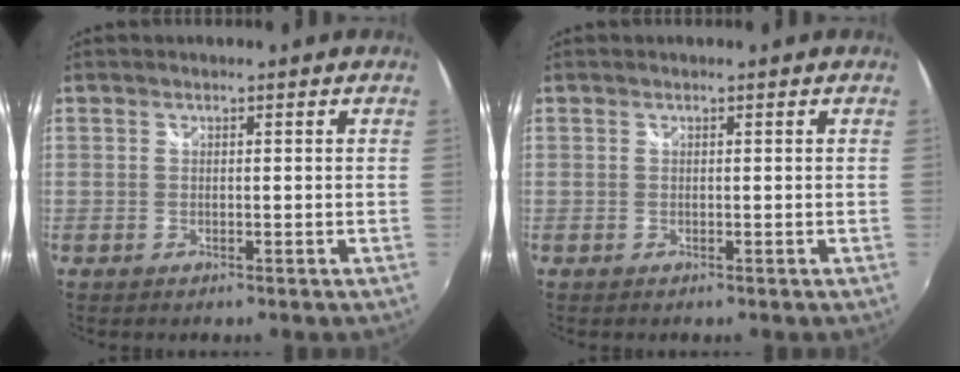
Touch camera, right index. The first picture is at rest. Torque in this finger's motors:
{"motor_torque": [0.00, 0.00, 0.00, 0.00]}